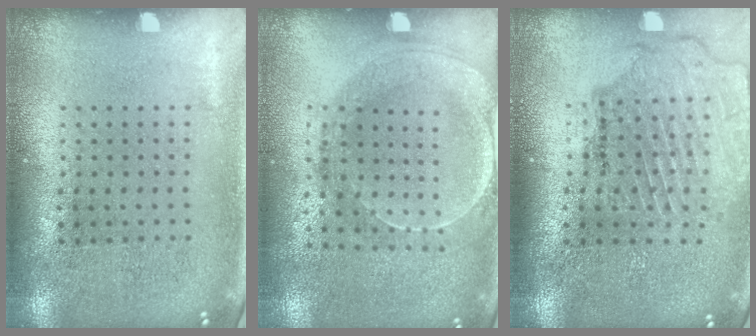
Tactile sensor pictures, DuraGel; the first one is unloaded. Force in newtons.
{"total": 1.7, "press": 1.7, "slide": 0.3}
{"total": 1.6, "press": 1.6, "slide": 0.2}